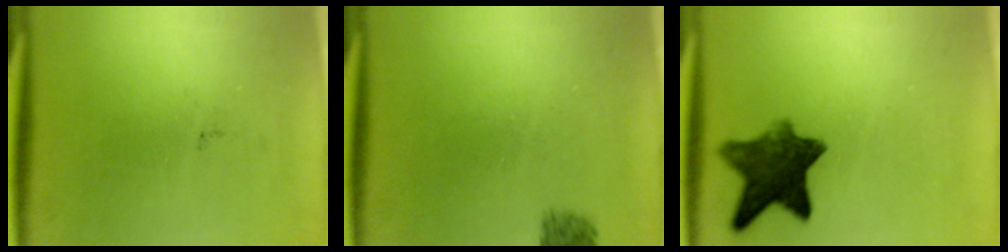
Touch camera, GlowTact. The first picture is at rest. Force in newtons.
{"total": 1.8}
{"total": 9.2}